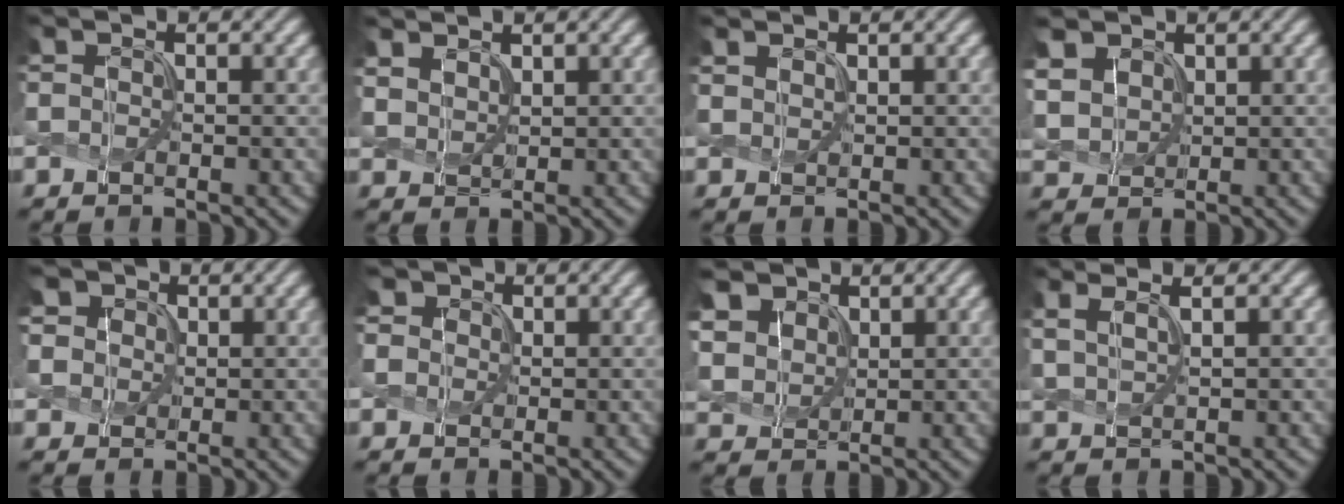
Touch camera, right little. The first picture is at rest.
{"total": 2.1, "force": [1.7, 0.9, 0.9], "torque": [-0.028, 0.002, 0.041]}
{"total": 0.8, "force": [0.8, 0.1, 0.3], "torque": [-0.013, -0.003, 0.018]}
{"total": 4.2, "force": [2.3, 2.9, 2.0], "torque": [-0.075, 0.002, 0.057]}
{"total": 5.9, "force": [3.0, 4.4, 2.7], "torque": [-0.073, 0.012, 0.040]}
{"total": 3.1, "force": [1.6, 2.4, 1.2], "torque": [-0.041, 0.011, 0.019]}
{"total": 5.8, "force": [3.3, 3.9, 2.7], "torque": [-0.114, 0.010, 0.069]}
{"total": 3.3, "force": [2.0, 1.2, 2.4], "torque": [-0.040, 0.015, 0.024]}